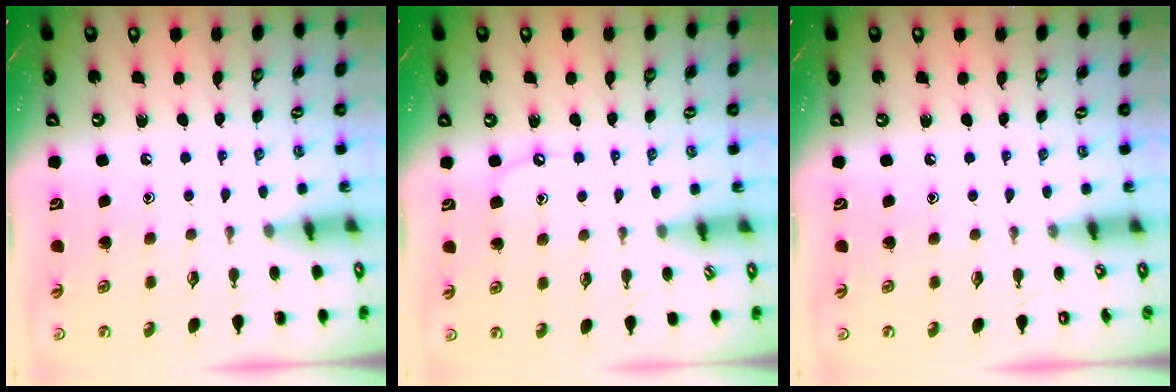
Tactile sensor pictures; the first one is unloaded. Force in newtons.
{"total": 5.3, "press": 5.2, "slide": 0.7}
{"total": 0.0}